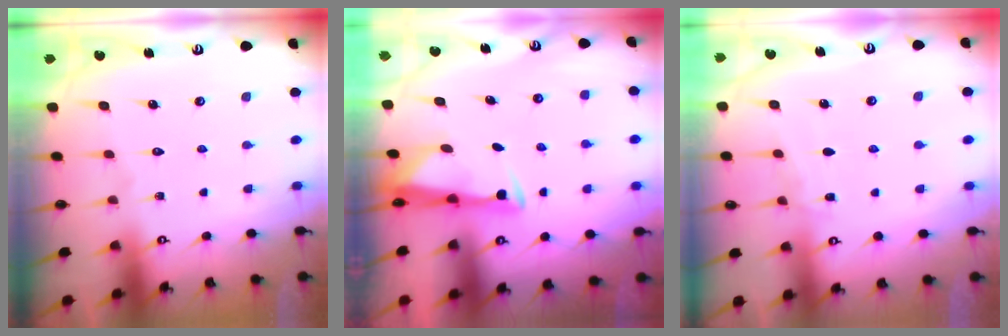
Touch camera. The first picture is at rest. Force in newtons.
{"total": 3.4, "press": 3.3, "slide": 1.0}
{"total": 3.7, "press": 3.6, "slide": 0.5}